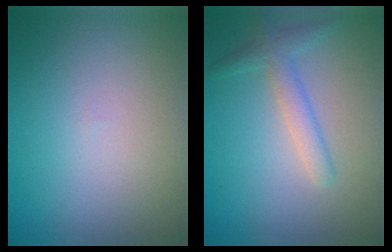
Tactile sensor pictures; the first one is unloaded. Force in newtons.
{"total": 2.5, "press": 2.5, "slide": 0.1}